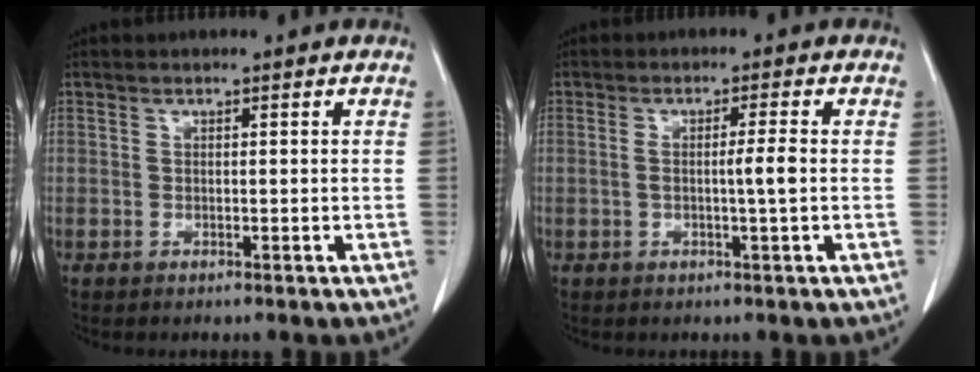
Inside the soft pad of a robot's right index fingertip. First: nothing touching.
{"total": 2.9, "force": [-0.2, -0.4, 2.8], "torque": [-0.050, -0.001, -0.004]}